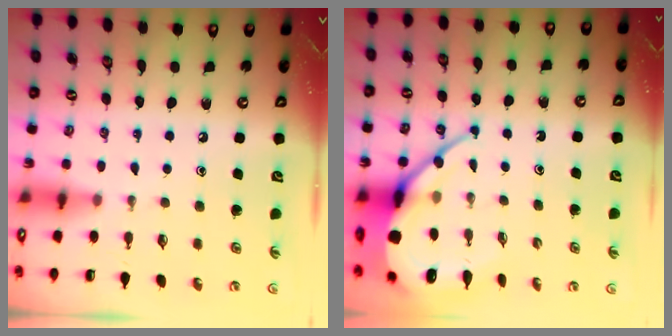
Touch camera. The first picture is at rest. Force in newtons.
{"total": 11.4, "press": 11.4, "slide": 1.1}